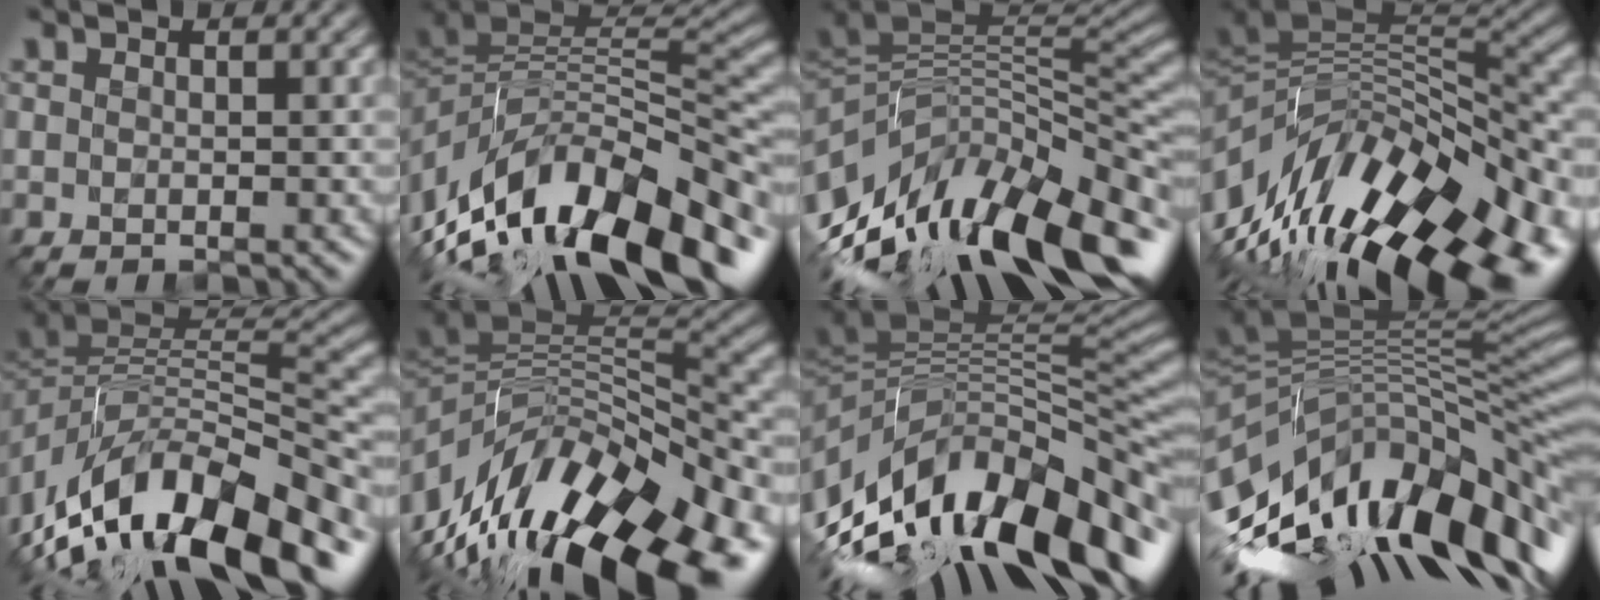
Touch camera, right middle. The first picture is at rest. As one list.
[{"total": 13.7, "force": [-5.2, 6.4, 11.0], "torque": [-0.191, 0.012, -0.086]}, {"total": 14.4, "force": [-5.1, 6.1, 12.0], "torque": [-0.215, 0.008, -0.088]}, {"total": 16.4, "force": [-5.6, 7.6, 13.4], "torque": [-0.220, -0.009, -0.073]}, {"total": 13.8, "force": [-7.3, 6.2, 9.8], "torque": [-0.188, 0.017, -0.129]}, {"total": 15.0, "force": [-6.3, 7.0, 11.7], "torque": [-0.217, -0.007, -0.095]}, {"total": 15.2, "force": [-3.9, 7.1, 12.8], "torque": [-0.227, 0.009, -0.062]}, {"total": 15.5, "force": [-5.5, 5.9, 13.2], "torque": [-0.223, 0.011, -0.088]}]